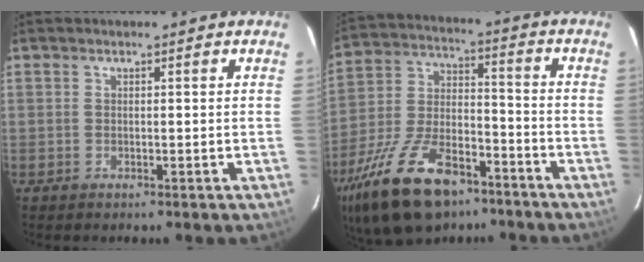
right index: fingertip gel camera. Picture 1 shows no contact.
{"total": 22.9, "force": [-14.6, 10.8, 14.0], "torque": [-0.286, -0.013, -0.244]}